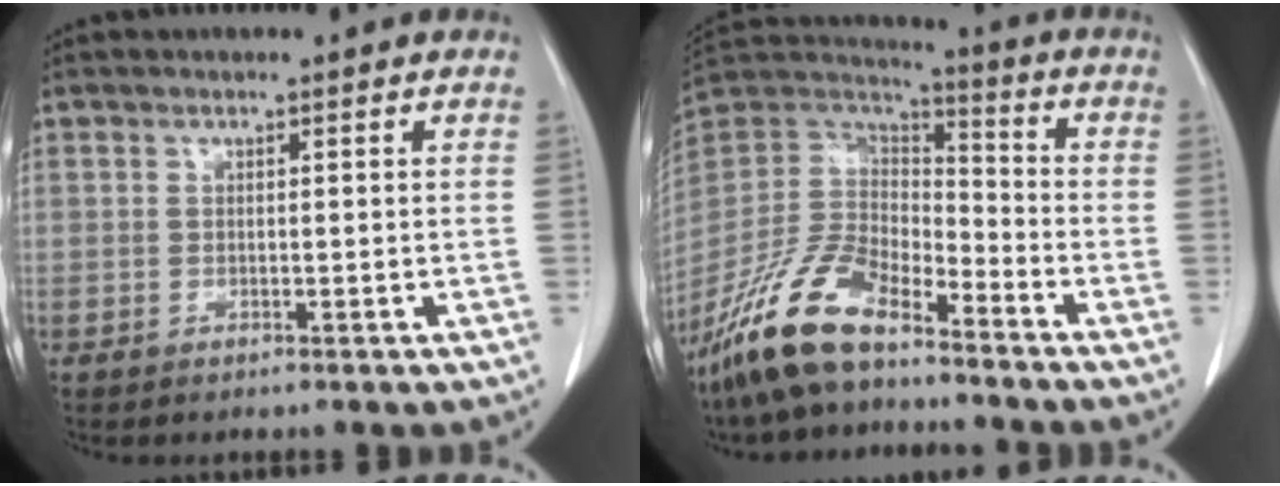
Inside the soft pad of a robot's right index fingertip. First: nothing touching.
{"total": 15.3, "force": [-11.3, 5.3, 8.9], "torque": [-0.186, 0.005, -0.220]}